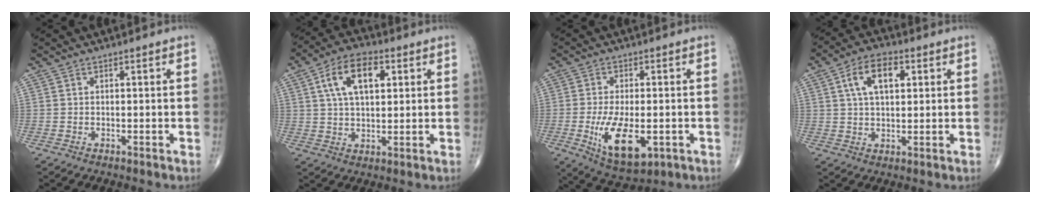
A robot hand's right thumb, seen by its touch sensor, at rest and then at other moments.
{"total": 11.6, "force": [3.7, 6.3, 9.0], "torque": [-0.146, 0.006, 0.060]}
{"total": 11.9, "force": [-3.0, 5.5, 10.1], "torque": [-0.173, -0.012, -0.038]}
{"total": 9.4, "force": [3.0, 5.1, 7.3], "torque": [-0.117, 0.006, 0.047]}